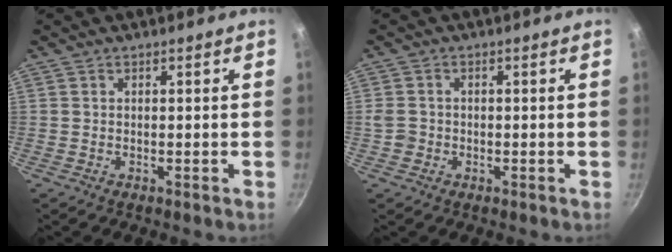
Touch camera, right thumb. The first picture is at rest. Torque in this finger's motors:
{"motor_torque": [-0.20, -0.39, -0.22, 0.05, -0.01]}